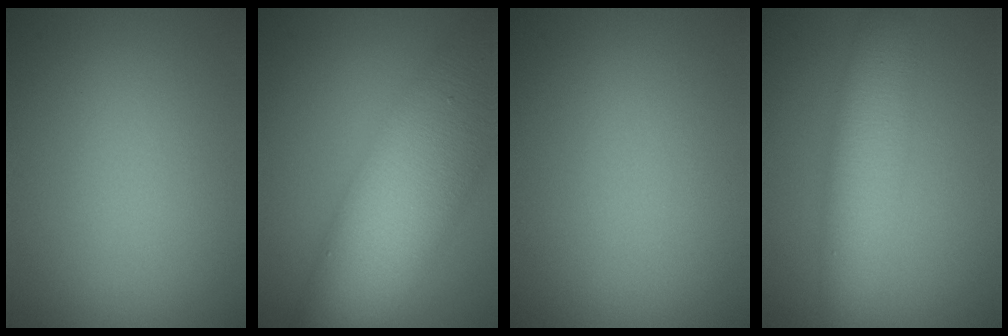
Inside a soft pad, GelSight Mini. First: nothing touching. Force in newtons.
{"total": 13.2, "press": 13.2, "slide": 0.5}
{"total": 0.0}
{"total": 4.6, "press": 4.6, "slide": 0.1}